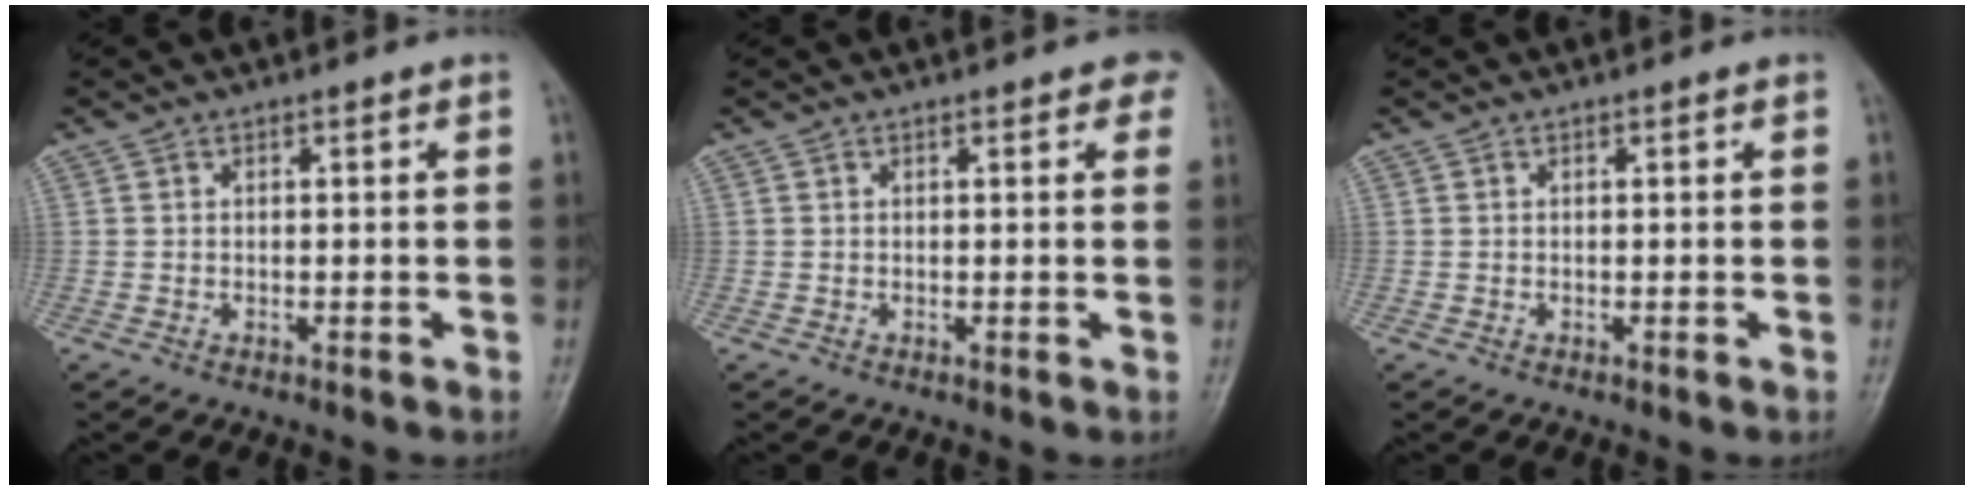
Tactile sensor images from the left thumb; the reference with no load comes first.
{"total": 2.6, "force": [1.5, 1.2, 1.7], "torque": [0.002, 0.001, 0.010]}
{"total": 0.0}